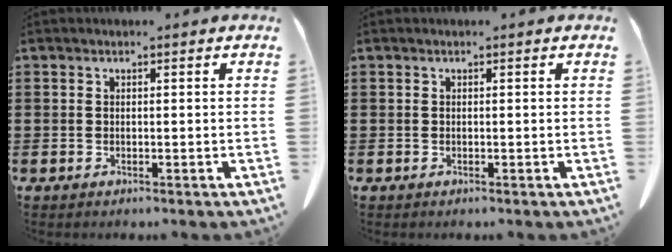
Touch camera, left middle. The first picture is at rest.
{"total": 0.0}